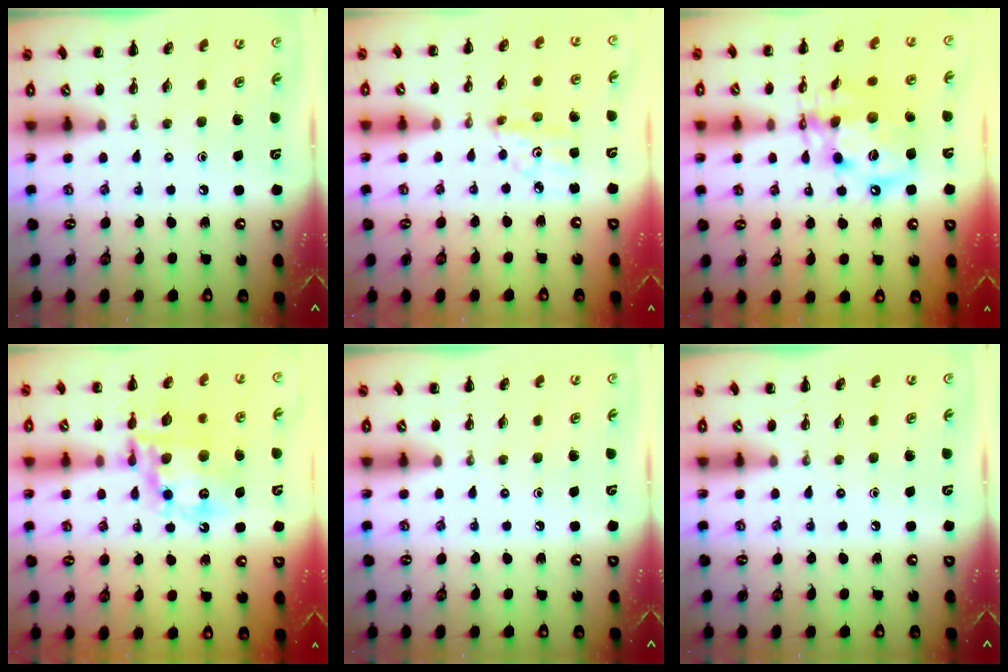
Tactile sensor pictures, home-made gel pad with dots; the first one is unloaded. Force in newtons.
{"total": 5.2, "press": 5.0, "slide": 1.5}
{"total": 13.2, "press": 12.9, "slide": 2.4}
{"total": 15.9, "press": 15.5, "slide": 3.5}
{"total": 0.0}
{"total": 0.0}